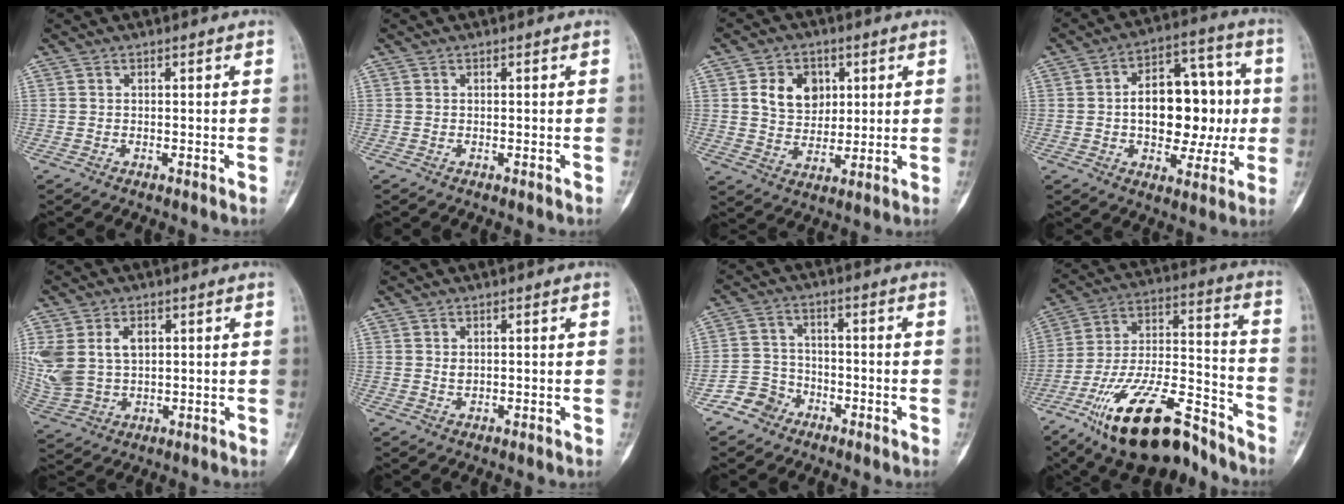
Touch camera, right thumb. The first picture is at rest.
{"total": 0.0}
{"total": 9.5, "force": [2.8, 7.4, 5.2], "torque": [-0.047, -0.012, 0.055]}
{"total": 17.9, "force": [-0.1, 11.1, 14.0], "torque": [-0.155, 0.034, 0.000]}
{"total": 12.5, "force": [3.0, 8.7, 8.5], "torque": [-0.189, 0.002, 0.073]}
{"total": 1.2, "force": [0.3, 0.8, 0.8], "torque": [-0.008, -0.003, 0.009]}
{"total": 5.9, "force": [-3.7, 4.5, 0.7], "torque": [0.012, 0.031, -0.076]}
{"total": 23.6, "force": [-15.9, 8.6, 15.2], "torque": [-0.271, 0.082, -0.274]}